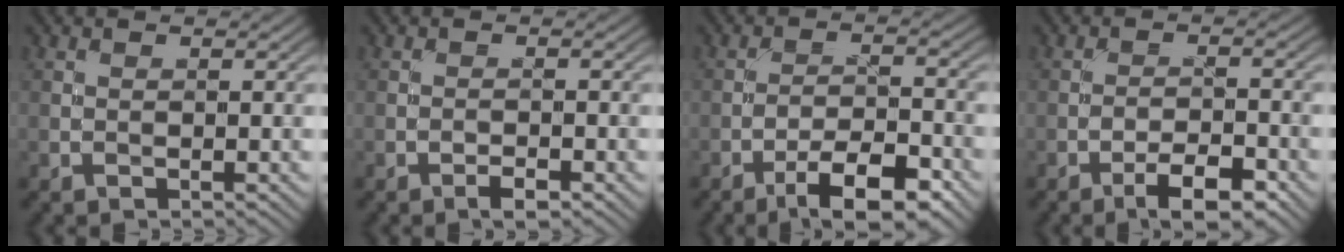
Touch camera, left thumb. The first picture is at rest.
{"total": 1.7, "force": [-1.1, 0.5, 1.1], "torque": [-0.019, 0.001, -0.023]}
{"total": 8.4, "force": [-5.4, 2.6, 5.8], "torque": [-0.089, 0.007, -0.090]}
{"total": 5.4, "force": [-3.5, 1.6, 3.8], "torque": [-0.062, 0.009, -0.057]}